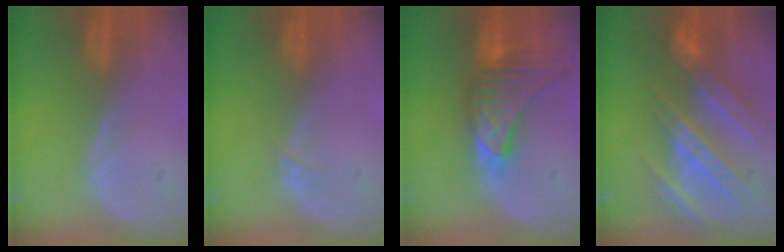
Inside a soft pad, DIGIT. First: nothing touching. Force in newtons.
{"total": 0.5, "press": 0.5, "slide": 0.1}
{"total": 9.0, "press": 8.4, "slide": 3.2}
{"total": 10.2, "press": 9.5, "slide": 3.8}